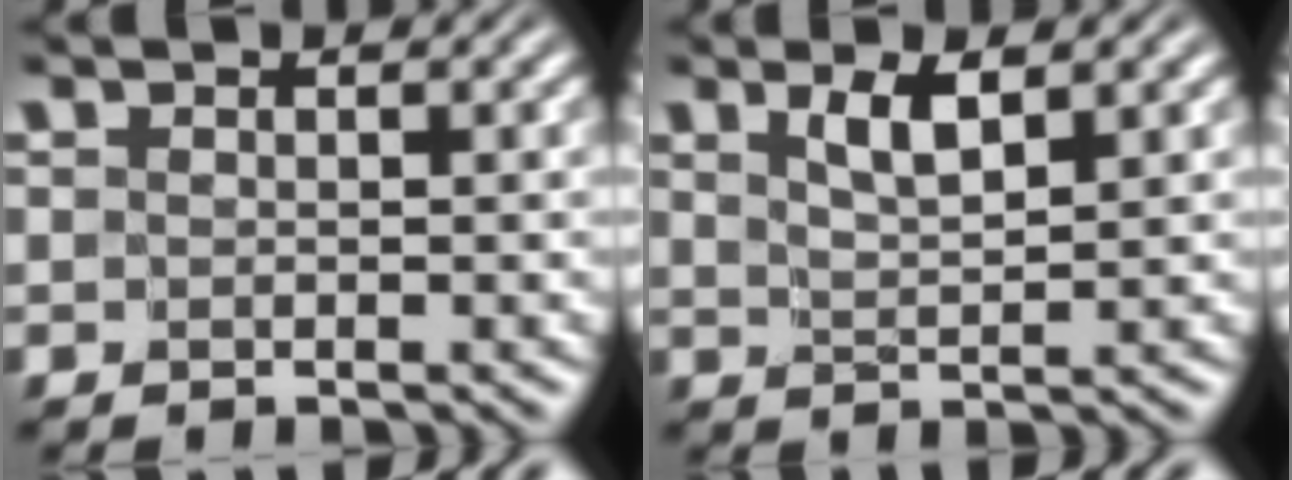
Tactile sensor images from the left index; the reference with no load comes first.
{"total": 2.3, "force": [1.5, 0.3, 1.6], "torque": [-0.031, 0.000, 0.031]}